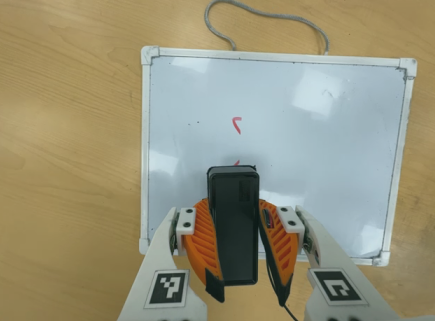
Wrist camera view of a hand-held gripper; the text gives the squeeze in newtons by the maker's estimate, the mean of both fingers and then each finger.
{"total": 9.4, "left": 7.8, "right": 11.0}